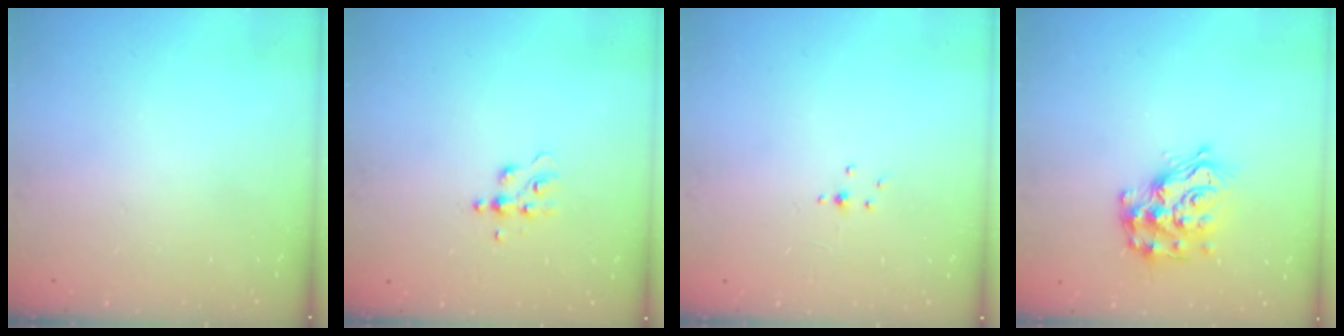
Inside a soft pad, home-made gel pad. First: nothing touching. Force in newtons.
{"total": 4.7, "press": 4.6, "slide": 0.5}
{"total": 1.8, "press": 1.8, "slide": 0.2}
{"total": 15.3, "press": 15.2, "slide": 1.0}